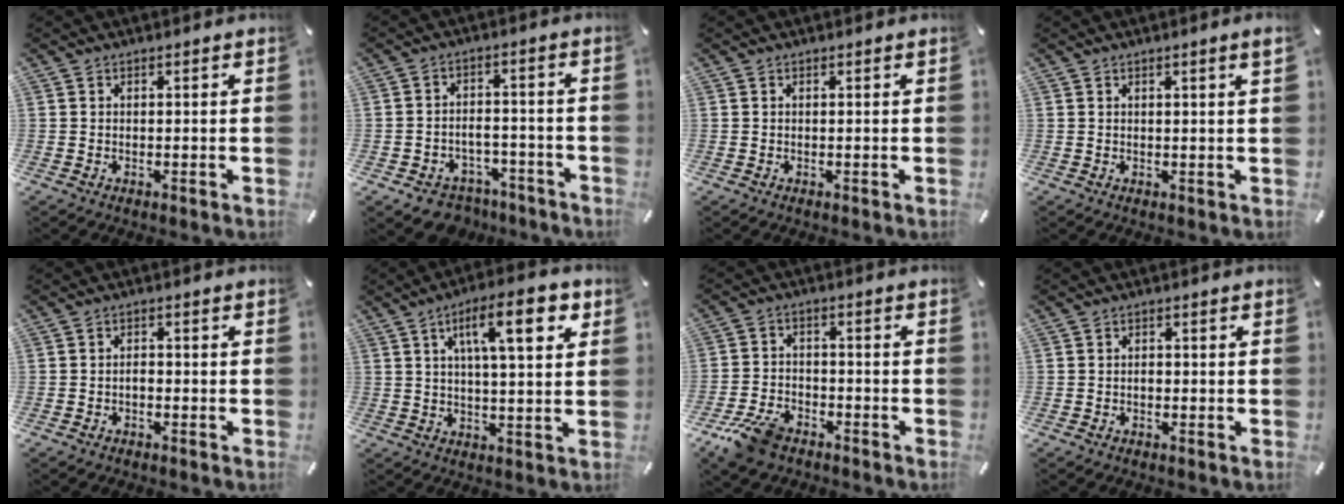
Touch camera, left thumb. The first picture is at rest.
{"total": 6.6, "force": [-4.7, 4.2, 1.7], "torque": [-0.023, 0.034, -0.083]}
{"total": 0.0}
{"total": 2.0, "force": [0.9, 0.0, 1.8], "torque": [-0.034, 0.001, 0.014]}
{"total": 1.6, "force": [-0.8, 1.0, 1.0], "torque": [-0.020, 0.006, -0.018]}
{"total": 13.7, "force": [5.6, 4.0, 11.8], "torque": [-0.185, -0.005, 0.084]}
{"total": 8.7, "force": [-6.1, 4.7, 4.0], "torque": [-0.080, 0.030, -0.115]}
{"total": 1.1, "force": [-0.5, 0.8, 0.7], "torque": [-0.014, 0.003, -0.010]}